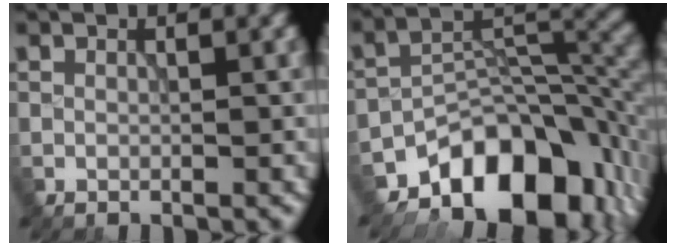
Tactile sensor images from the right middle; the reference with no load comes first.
{"total": 11.1, "force": [-7.0, 5.7, 6.4], "torque": [-0.081, -0.004, -0.122]}